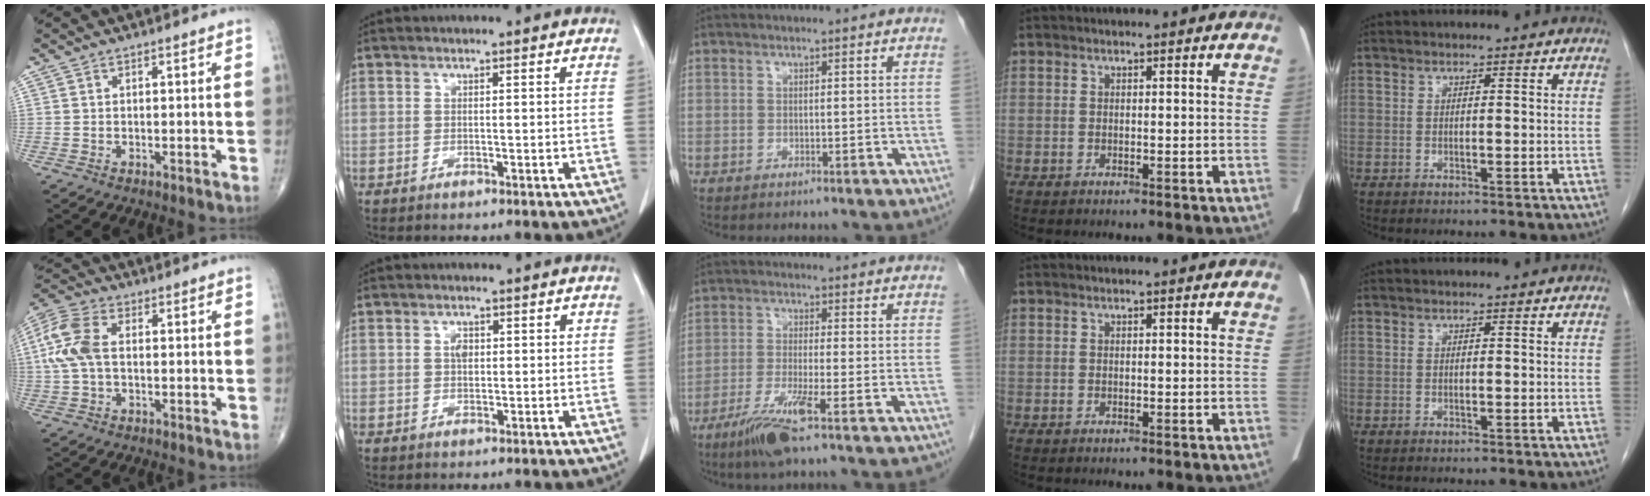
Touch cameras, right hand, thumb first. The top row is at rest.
{"thumb": {"total": 9.2, "force": [0.5, 5.4, 7.4], "torque": [-0.181, 0.022, 0.005]}, "index": {"total": 2.0, "force": [0.4, 1.3, 1.5], "torque": [-0.026, 0.004, 0.007]}, "middle": {"total": 9.1, "force": [-6.2, 0.0, 6.7], "torque": [-0.116, -0.024, -0.104]}}